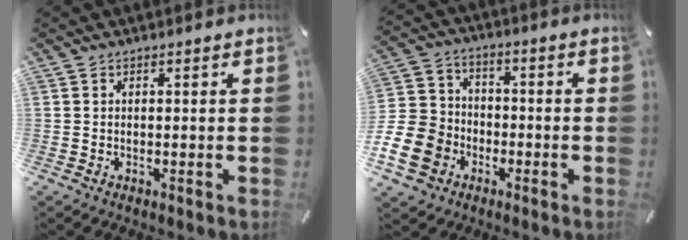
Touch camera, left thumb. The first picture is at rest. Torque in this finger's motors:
{"motor_torque": [0.92, 4.09, 0.82, -0.08, 0.65]}